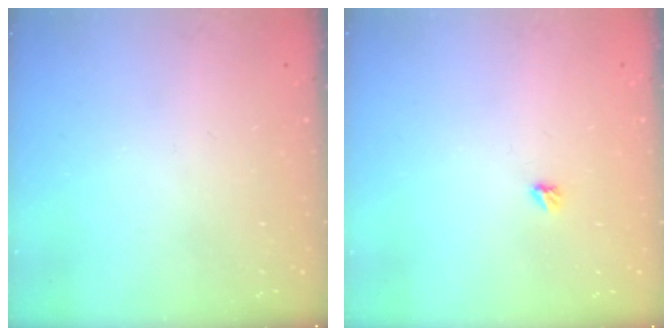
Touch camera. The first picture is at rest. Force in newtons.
{"total": 2.9, "press": 2.9, "slide": 0.5}